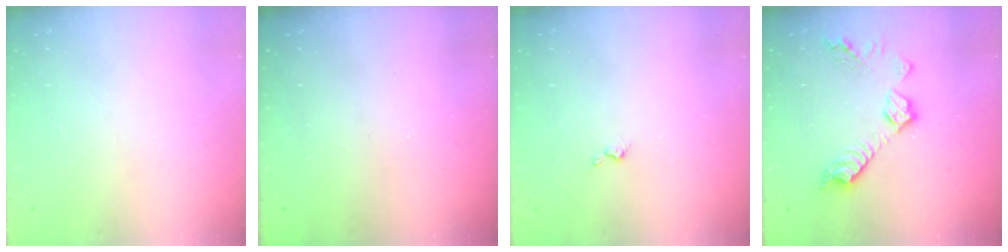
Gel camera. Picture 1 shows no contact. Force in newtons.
{"total": 0.0}
{"total": 2.2, "press": 2.1, "slide": 0.5}
{"total": 10.7, "press": 10.7, "slide": 0.4}